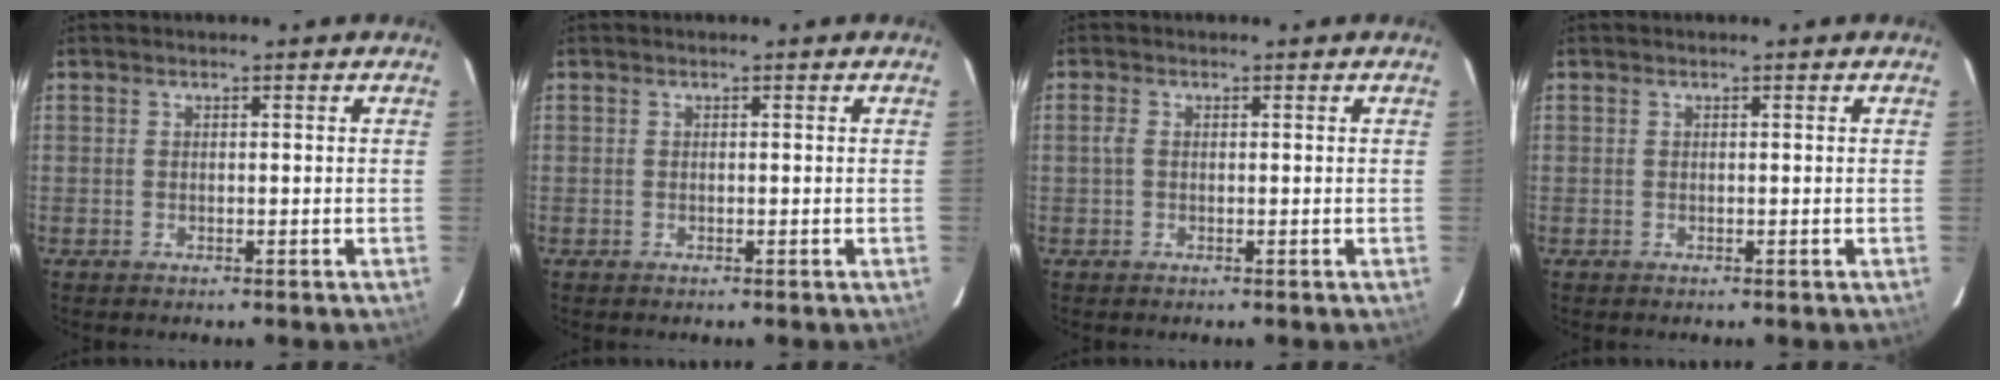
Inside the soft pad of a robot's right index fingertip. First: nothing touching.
{"total": 0.0}
{"total": 1.2, "force": [0.0, 0.8, 0.9], "torque": [-0.021, 0.002, -0.002]}
{"total": 0.0}